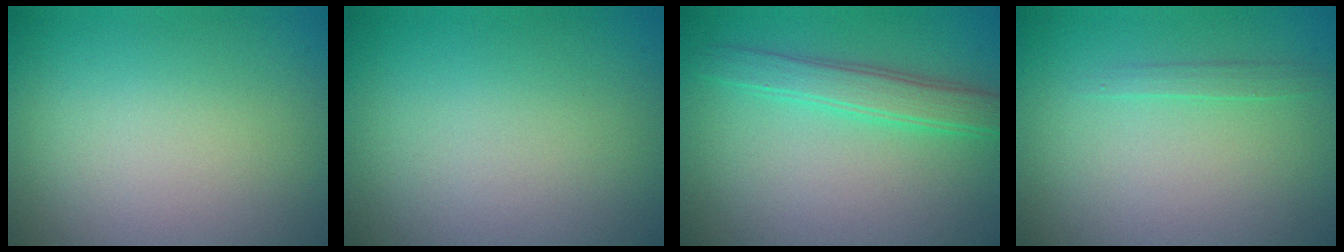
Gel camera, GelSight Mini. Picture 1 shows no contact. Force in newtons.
{"total": 0.0}
{"total": 2.4, "press": 2.4, "slide": 0.2}
{"total": 0.9, "press": 0.9, "slide": 0.1}